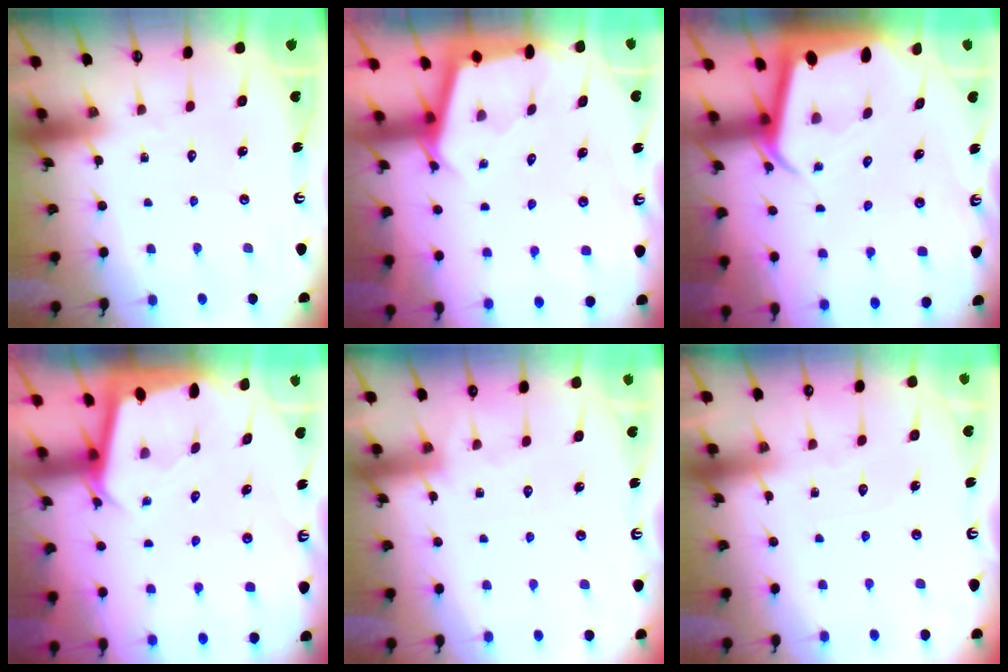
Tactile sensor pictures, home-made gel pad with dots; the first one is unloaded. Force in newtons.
{"total": 2.4, "press": 2.4, "slide": 0.2}
{"total": 3.4, "press": 3.4, "slide": 0.3}
{"total": 2.3, "press": 2.3, "slide": 0.1}
{"total": 6.0, "press": 5.9, "slide": 0.7}
{"total": 4.5, "press": 4.4, "slide": 0.5}